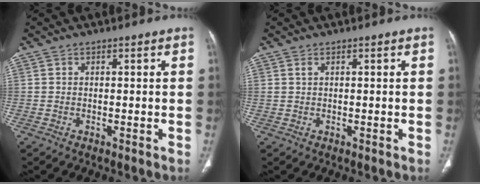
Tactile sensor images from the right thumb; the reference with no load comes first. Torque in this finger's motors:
{"motor_torque": [-0.63, 0.17, 0.39, -0.02, 0.07]}